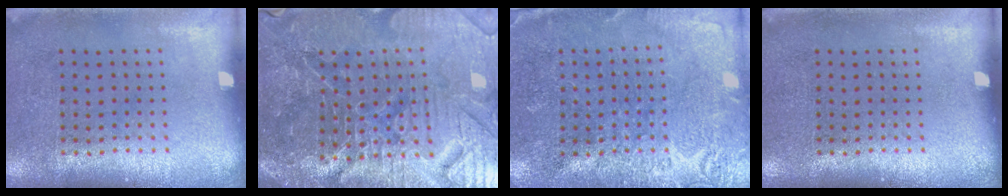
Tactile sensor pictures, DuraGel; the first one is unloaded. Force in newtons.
{"total": 6.2, "press": 5.7, "slide": 2.5}
{"total": 2.7, "press": 2.7, "slide": 0.2}
{"total": 0.0}